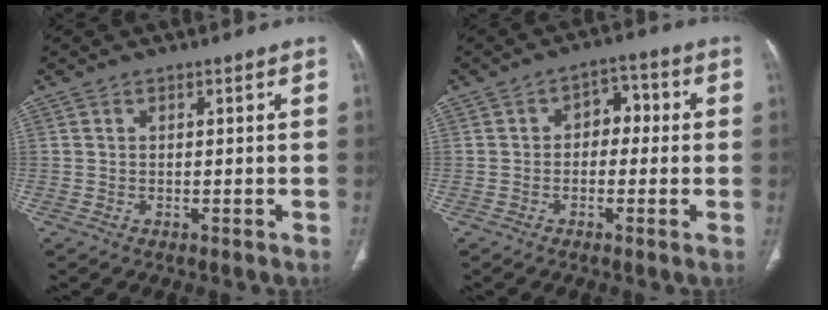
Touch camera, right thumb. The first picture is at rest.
{"total": 5.3, "force": [0.1, 3.8, 3.8], "torque": [-0.024, 0.022, -0.011]}